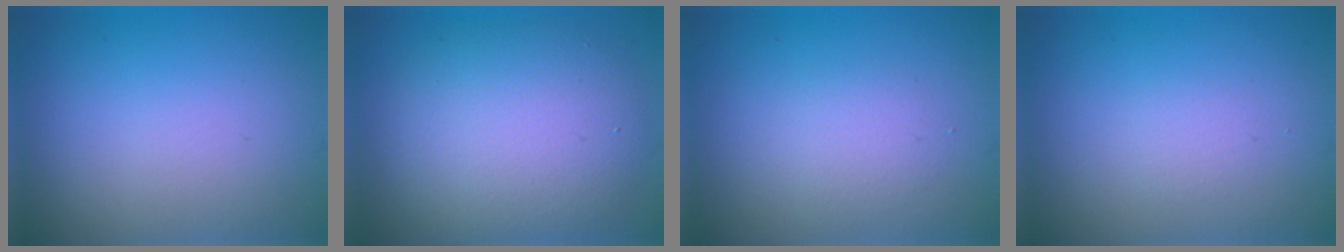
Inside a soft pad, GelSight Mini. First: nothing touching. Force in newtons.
{"total": 8.1, "press": 8.0, "slide": 0.5}
{"total": 1.8, "press": 1.8, "slide": 0.1}
{"total": 0.7, "press": 0.7, "slide": 0.1}